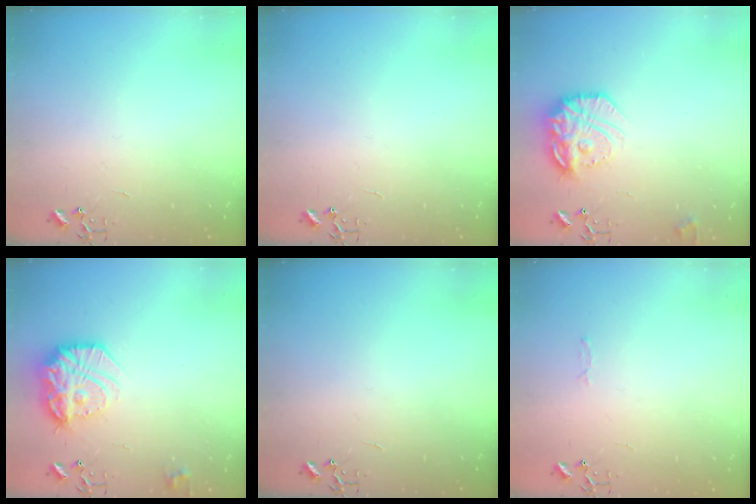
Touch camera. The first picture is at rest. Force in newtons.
{"total": 0.0}
{"total": 17.4, "press": 17.3, "slide": 1.2}
{"total": 19.0, "press": 19.0, "slide": 1.7}
{"total": 0.0}
{"total": 2.8, "press": 2.8, "slide": 0.4}